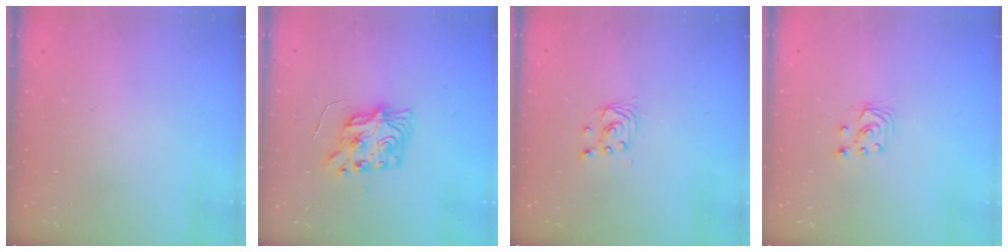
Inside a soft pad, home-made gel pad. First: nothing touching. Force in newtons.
{"total": 8.6, "press": 8.6, "slide": 1.0}
{"total": 2.8, "press": 2.8, "slide": 0.1}
{"total": 3.0, "press": 3.0, "slide": 0.3}